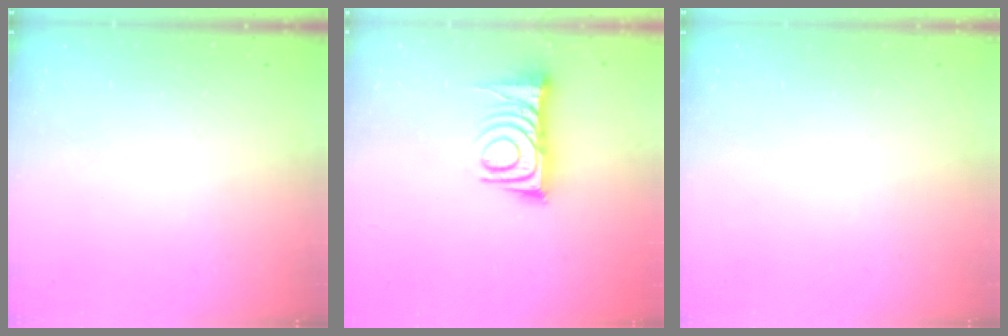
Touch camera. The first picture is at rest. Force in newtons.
{"total": 12.5, "press": 12.5, "slide": 0.9}
{"total": 1.6, "press": 1.6, "slide": 0.1}